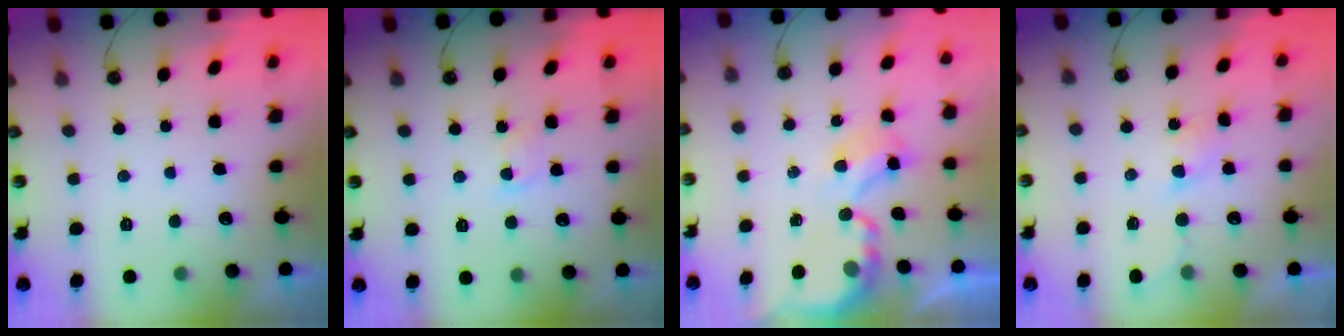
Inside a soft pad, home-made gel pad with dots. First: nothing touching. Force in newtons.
{"total": 3.9, "press": 3.8, "slide": 0.5}
{"total": 4.0, "press": 4.0, "slide": 0.2}
{"total": 4.1, "press": 4.0, "slide": 0.6}